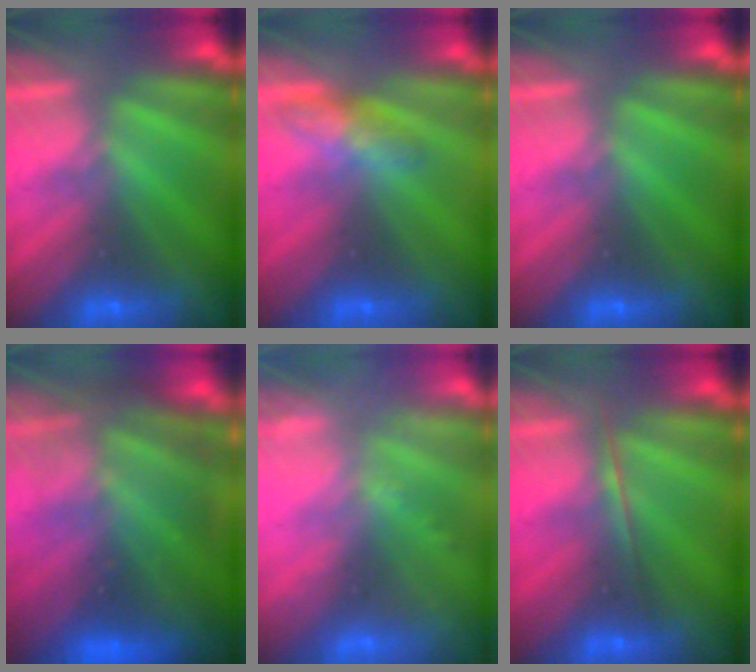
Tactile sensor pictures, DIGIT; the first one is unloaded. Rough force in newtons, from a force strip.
{"total": 2.7}
{"total": 0.0}
{"total": 9.1}
{"total": 2.4}
{"total": 1.7}